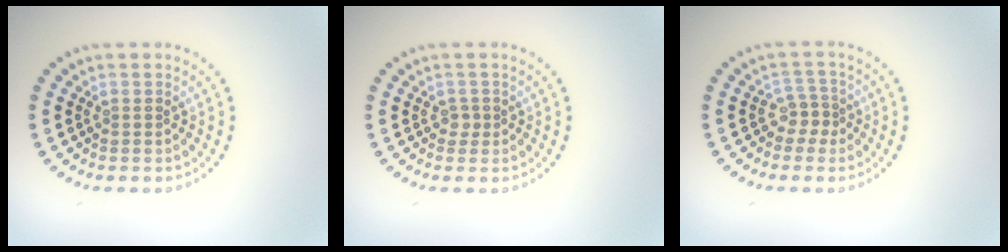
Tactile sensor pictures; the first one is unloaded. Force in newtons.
{"total": 0.9, "press": 0.7, "slide": 0.5}
{"total": 1.8, "press": 1.3, "slide": 1.3}